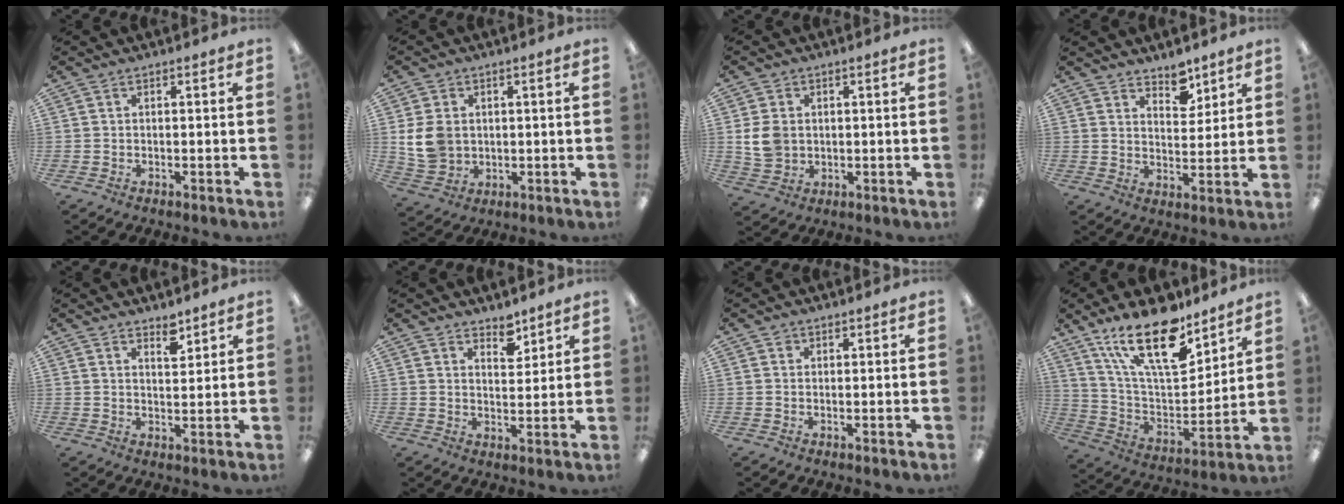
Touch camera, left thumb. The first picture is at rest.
{"total": 8.4, "force": [1.2, 6.9, 4.6], "torque": [-0.112, 0.010, 0.025]}
{"total": 6.7, "force": [0.8, 5.5, 3.7], "torque": [-0.084, 0.005, 0.015]}
{"total": 6.3, "force": [5.3, 2.9, 1.8], "torque": [-0.010, -0.035, 0.094]}
{"total": 4.1, "force": [3.4, 1.6, 1.6], "torque": [-0.006, -0.026, 0.056]}
{"total": 4.7, "force": [4.2, 1.8, 1.0], "torque": [0.003, -0.033, 0.073]}
{"total": 0.9, "force": [0.7, 0.7, 0.1], "torque": [-0.002, 0.001, 0.013]}
{"total": 21.8, "force": [14.9, 8.4, 13.5], "torque": [-0.249, -0.086, 0.258]}